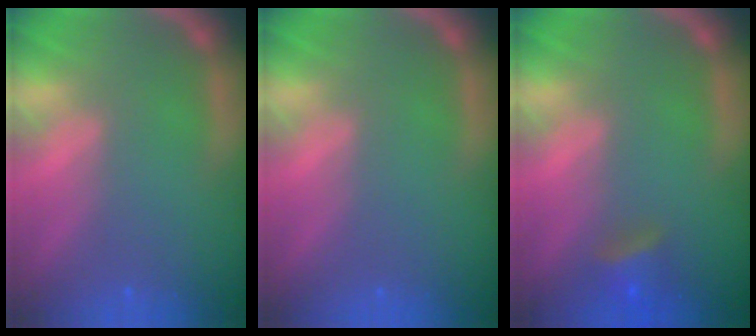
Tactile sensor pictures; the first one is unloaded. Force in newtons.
{"total": 0.0}
{"total": 2.9}